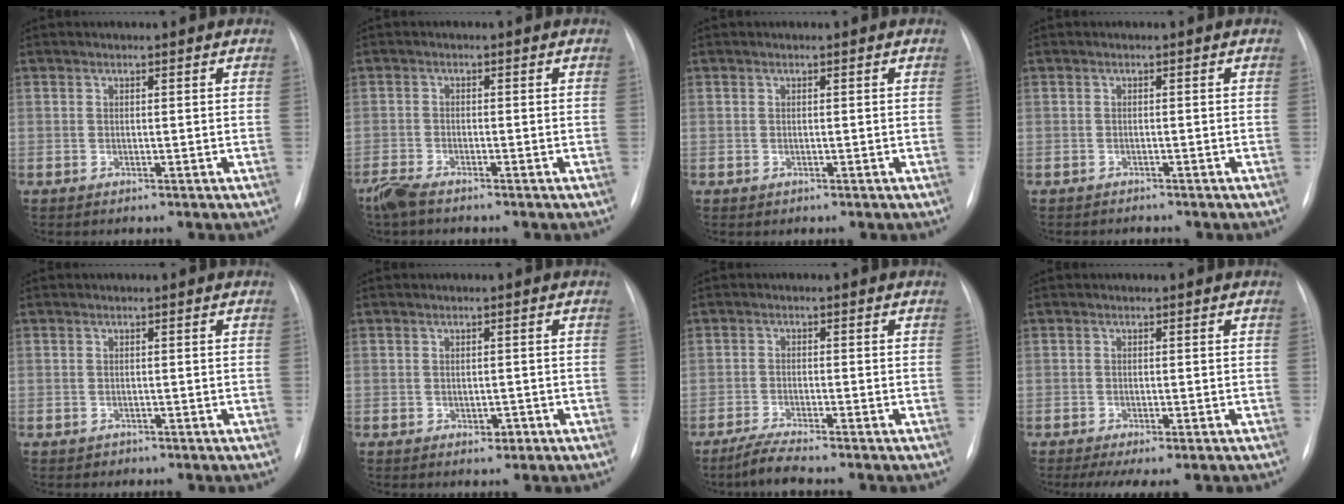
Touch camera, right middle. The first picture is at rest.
{"total": 3.6, "force": [-3.0, 0.6, 1.8], "torque": [-0.043, -0.011, -0.058]}
{"total": 0.0}
{"total": 1.7, "force": [-1.6, 0.5, 0.2], "torque": [-0.004, -0.003, -0.020]}
{"total": 0.7, "force": [-0.5, 0.5, -0.1], "torque": [-0.003, 0.002, -0.008]}
{"total": 1.2, "force": [-0.5, 0.8, 0.8], "torque": [-0.010, 0.001, -0.004]}
{"total": 3.8, "force": [-3.3, -0.5, 1.9], "torque": [-0.044, -0.014, -0.067]}
{"total": 5.0, "force": [-3.4, 1.1, 3.5], "torque": [-0.052, -0.014, -0.049]}